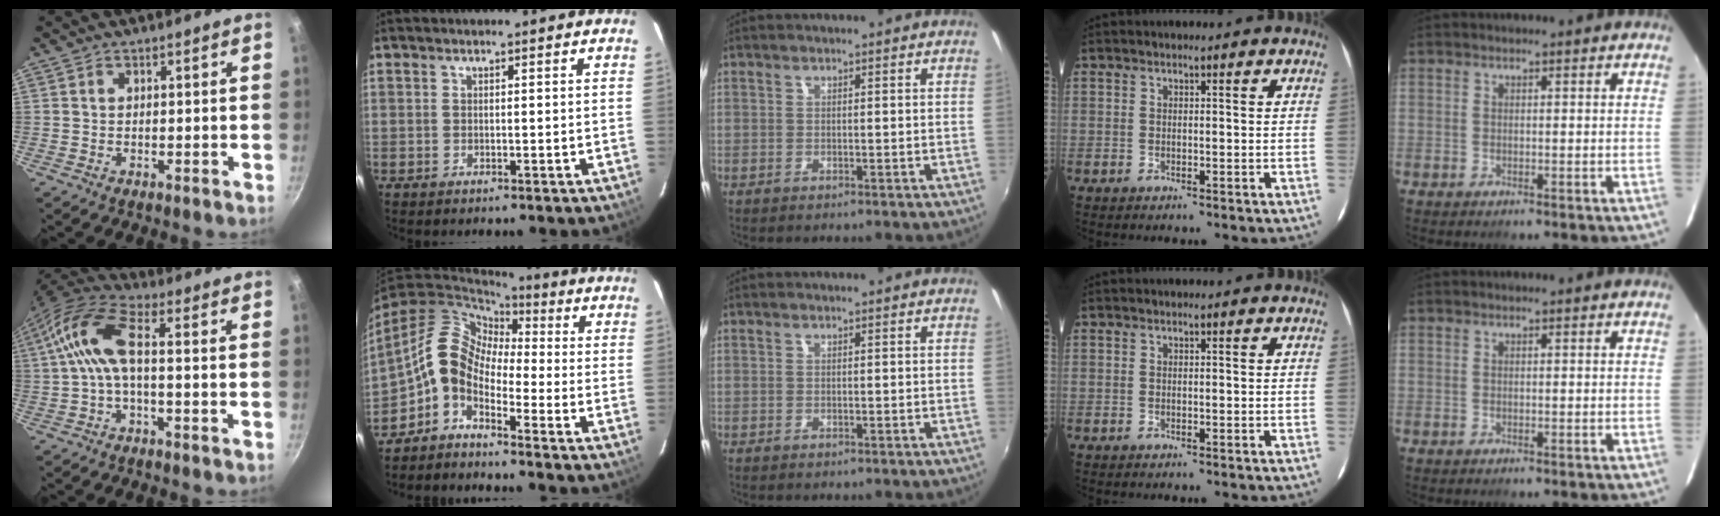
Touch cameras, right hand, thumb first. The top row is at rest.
{"thumb": {"total": 10.3, "force": [-0.5, 3.8, 9.6], "torque": [-0.217, 0.028, -0.025]}, "index": {"total": 8.5, "force": [-2.8, 5.7, 5.6], "torque": [-0.107, 0.020, -0.075]}}